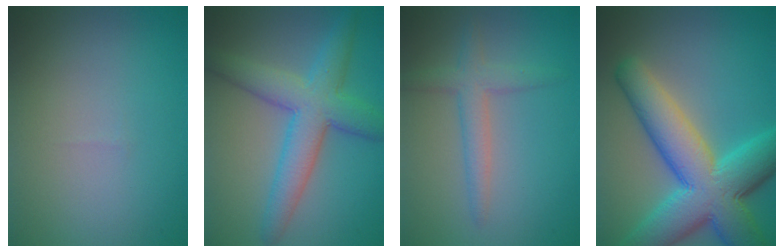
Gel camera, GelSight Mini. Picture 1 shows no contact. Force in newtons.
{"total": 6.6, "press": 6.6, "slide": 0.1}
{"total": 2.9, "press": 2.9, "slide": 0.2}
{"total": 11.6, "press": 11.6, "slide": 0.4}